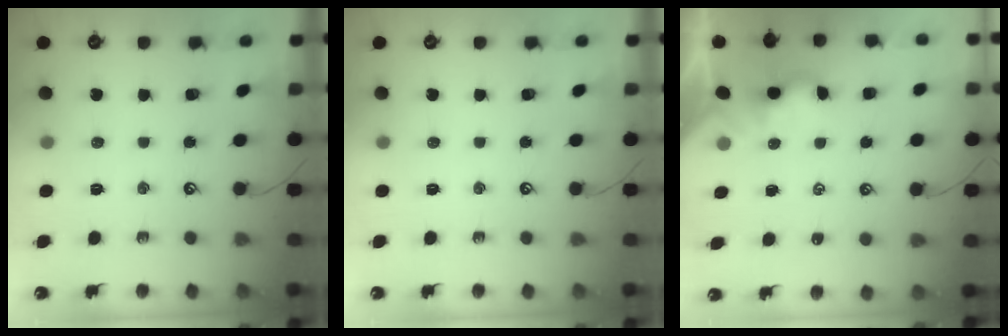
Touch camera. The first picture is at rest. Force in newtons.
{"total": 0.0}
{"total": 1.1, "press": 1.1, "slide": 0.2}